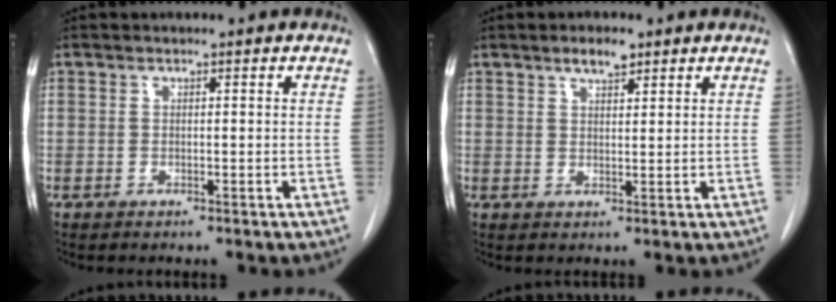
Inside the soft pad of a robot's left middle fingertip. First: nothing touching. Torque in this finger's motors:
{"motor_torque": [0.49, -0.40, 0.00, 0.01]}